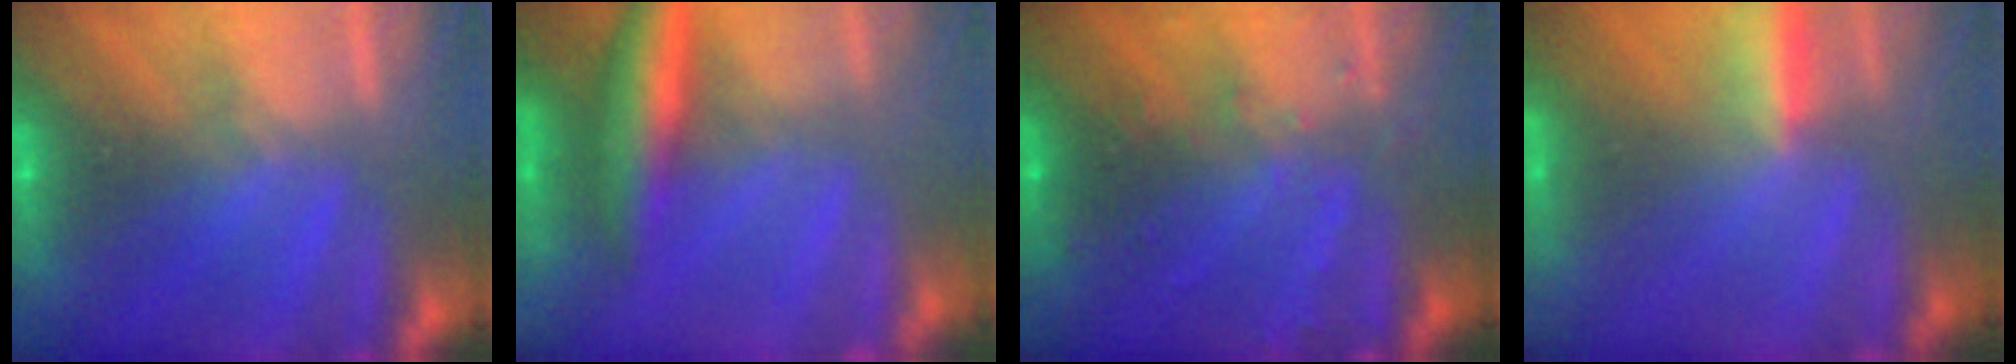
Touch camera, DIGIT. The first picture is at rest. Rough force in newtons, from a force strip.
{"total": 7.3}
{"total": 3.1}
{"total": 2.9}